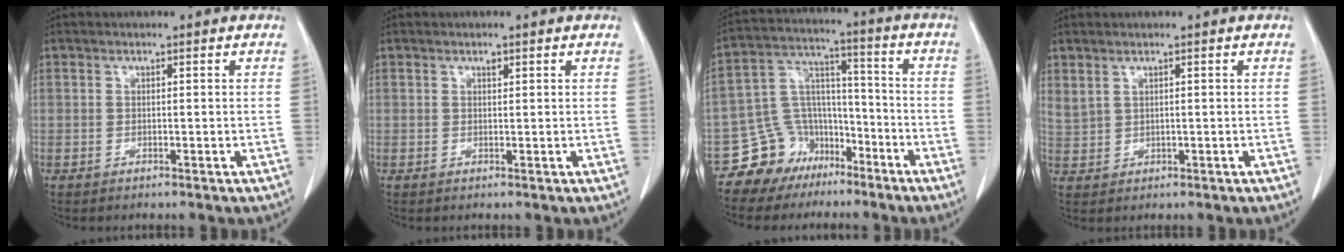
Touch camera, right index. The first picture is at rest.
{"total": 0.6, "force": [0.4, 0.3, 0.4], "torque": [-0.008, -0.003, 0.007]}
{"total": 10.9, "force": [-7.4, 7.8, 1.2], "torque": [-0.030, 0.065, -0.125]}
{"total": 2.7, "force": [1.7, 1.3, 1.6], "torque": [-0.042, 0.003, 0.047]}